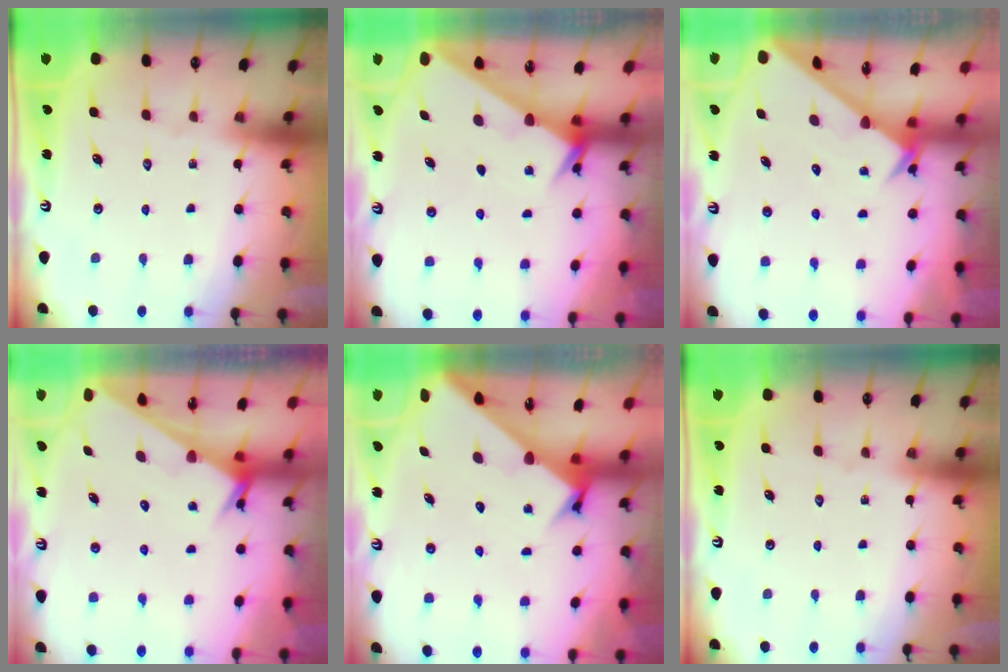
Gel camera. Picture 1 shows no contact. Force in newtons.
{"total": 2.0, "press": 2.0, "slide": 0.1}
{"total": 2.3, "press": 2.3, "slide": 0.2}
{"total": 2.6, "press": 2.6, "slide": 0.1}
{"total": 2.6, "press": 2.6, "slide": 0.2}
{"total": 0.0}